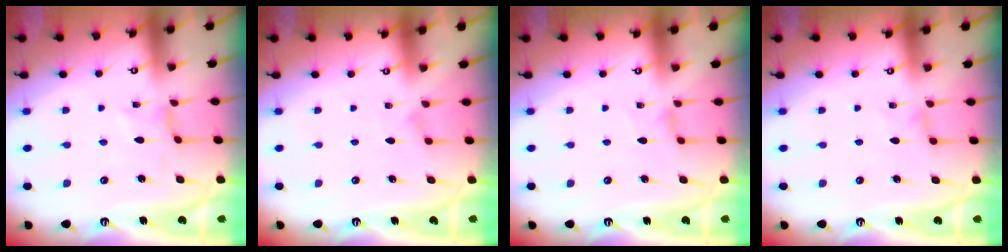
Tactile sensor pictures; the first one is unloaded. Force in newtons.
{"total": 1.6, "press": 1.6, "slide": 0.2}
{"total": 2.2, "press": 2.2, "slide": 0.3}
{"total": 0.9, "press": 0.8, "slide": 0.3}